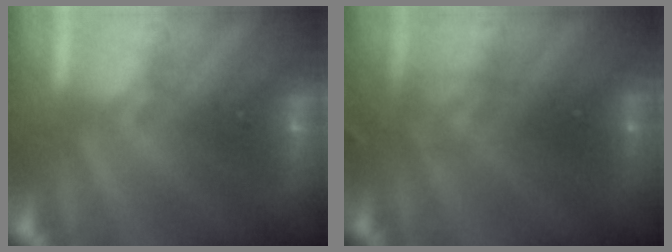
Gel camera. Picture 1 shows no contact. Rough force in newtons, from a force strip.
{"total": 2.8}